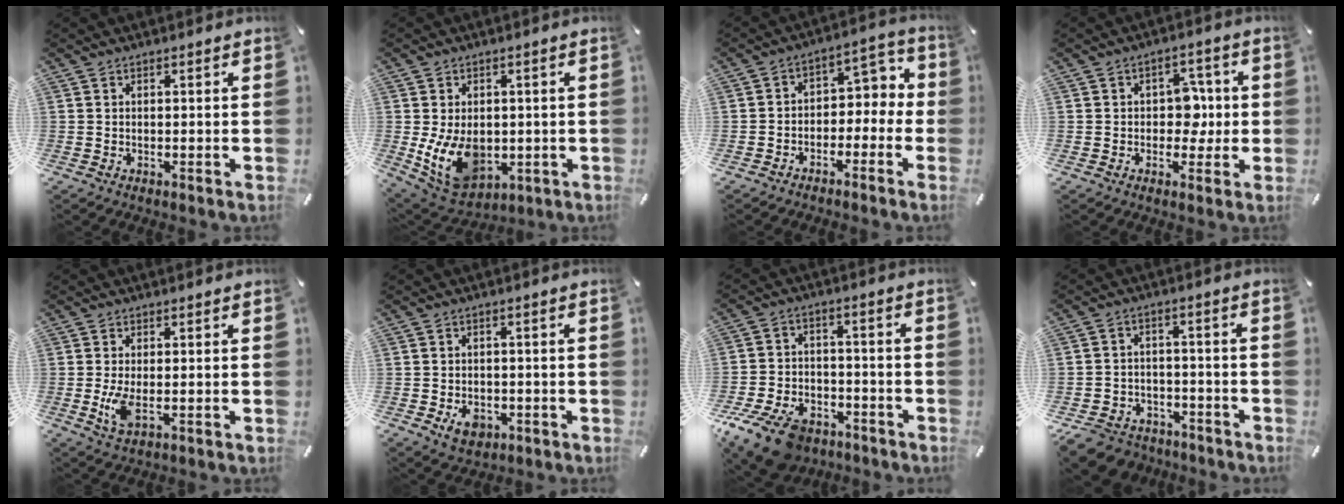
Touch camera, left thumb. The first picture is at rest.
{"total": 12.0, "force": [-1.6, 8.9, 8.0], "torque": [-0.146, 0.002, -0.022]}
{"total": 5.7, "force": [-1.8, 4.8, 2.5], "torque": [-0.028, 0.015, -0.040]}
{"total": 7.1, "force": [-0.1, 5.7, 4.2], "torque": [-0.055, 0.006, -0.006]}
{"total": 5.1, "force": [-0.4, 2.0, 4.7], "torque": [-0.113, -0.012, -0.012]}
{"total": 4.9, "force": [-1.6, 3.7, 2.8], "torque": [-0.047, 0.004, -0.029]}
{"total": 12.6, "force": [-8.4, 7.1, 6.3], "torque": [-0.120, 0.054, -0.149]}
{"total": 7.3, "force": [-5.3, 4.7, 1.9], "torque": [-0.044, 0.028, -0.102]}